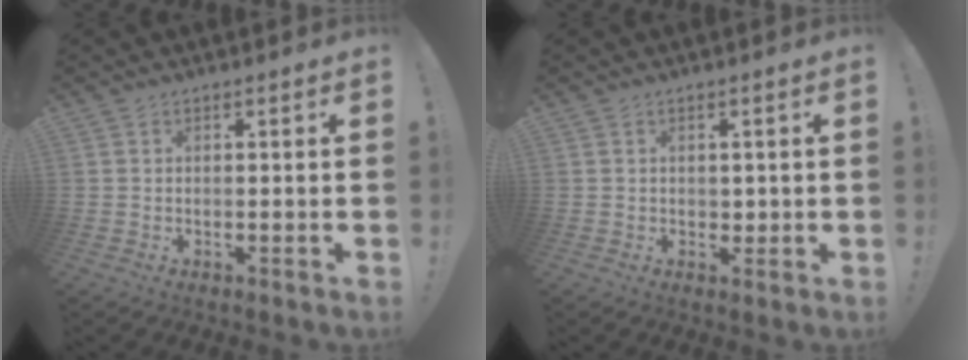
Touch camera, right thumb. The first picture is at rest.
{"total": 1.8, "force": [0.5, 1.6, 0.5], "torque": [0.004, -0.003, 0.005]}